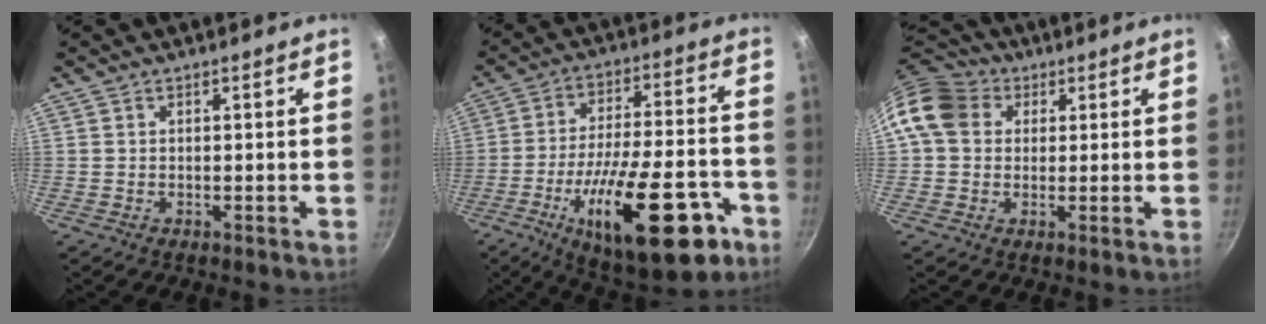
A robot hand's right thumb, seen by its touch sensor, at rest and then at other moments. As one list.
[{"total": 24.7, "force": [-10.9, 9.3, 20.1], "torque": [-0.277, 0.038, -0.156]}, {"total": 10.8, "force": [2.8, 9.0, 5.3], "torque": [-0.078, 0.019, 0.035]}]